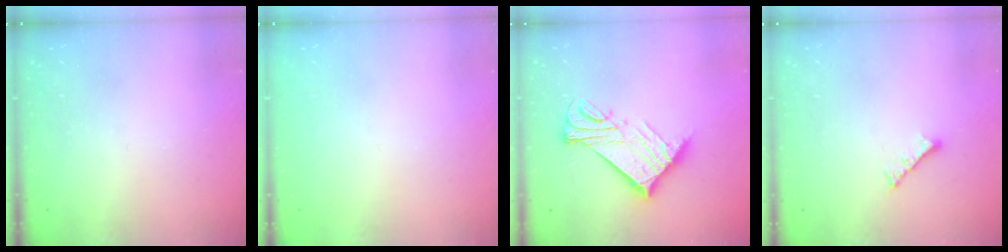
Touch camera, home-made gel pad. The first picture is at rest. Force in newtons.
{"total": 1.3, "press": 1.3, "slide": 0.2}
{"total": 14.7, "press": 14.7, "slide": 0.4}
{"total": 2.8, "press": 2.7, "slide": 0.6}